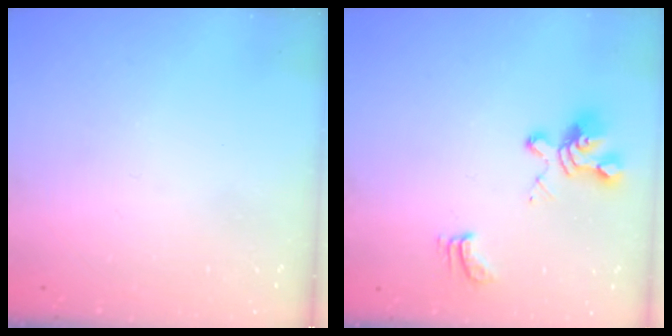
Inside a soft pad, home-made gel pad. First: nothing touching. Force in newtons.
{"total": 8.3, "press": 8.1, "slide": 1.4}